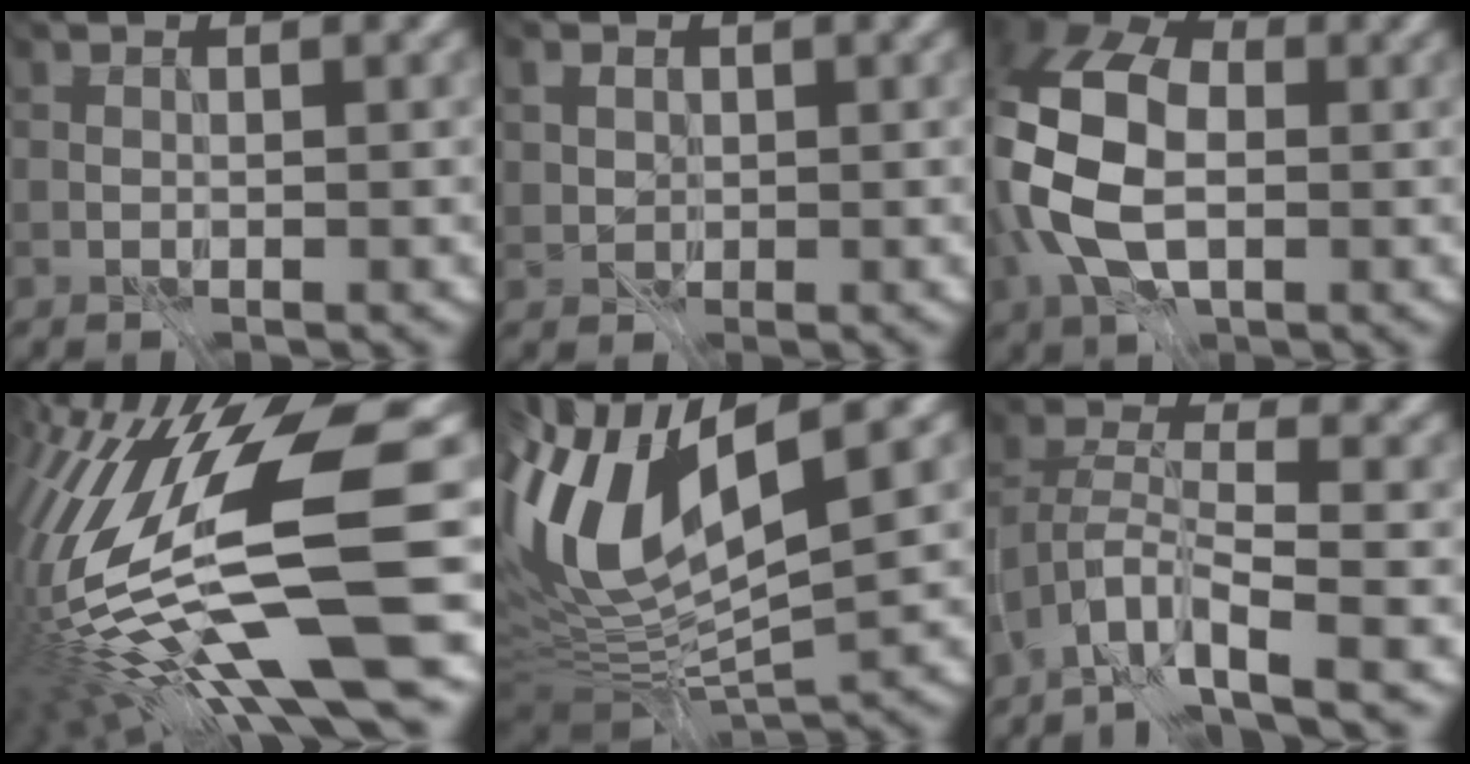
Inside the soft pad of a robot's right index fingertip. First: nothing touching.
{"total": 0.9, "force": [-0.1, 0.8, 0.2], "torque": [-0.029, -0.010, 0.021]}
{"total": 10.8, "force": [-2.4, 6.5, 8.3], "torque": [-0.205, -0.017, -0.024]}
{"total": 15.4, "force": [-4.8, 2.5, 14.5], "torque": [-0.301, -0.021, -0.058]}
{"total": 12.2, "force": [0.9, 3.9, 11.5], "torque": [-0.254, -0.006, 0.043]}
{"total": 5.8, "force": [-5.3, -0.4, 2.4], "torque": [-0.053, -0.011, -0.090]}